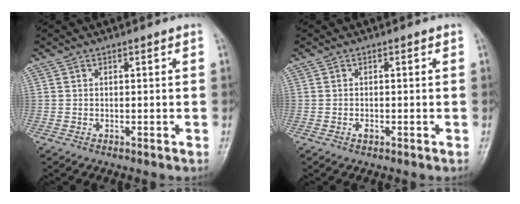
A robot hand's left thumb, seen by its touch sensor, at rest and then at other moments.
{"total": 0.9, "force": [-0.4, 0.5, 0.6], "torque": [-0.009, -0.001, -0.007]}